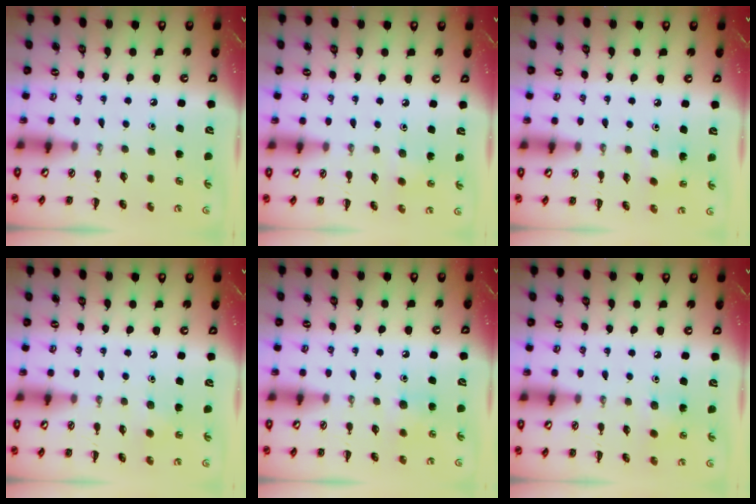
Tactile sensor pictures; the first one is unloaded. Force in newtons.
{"total": 2.6, "press": 2.5, "slide": 0.9}
{"total": 3.3, "press": 3.2, "slide": 1.0}
{"total": 4.0, "press": 3.8, "slide": 1.1}
{"total": 7.4, "press": 7.2, "slide": 1.9}
{"total": 4.3, "press": 4.2, "slide": 1.1}